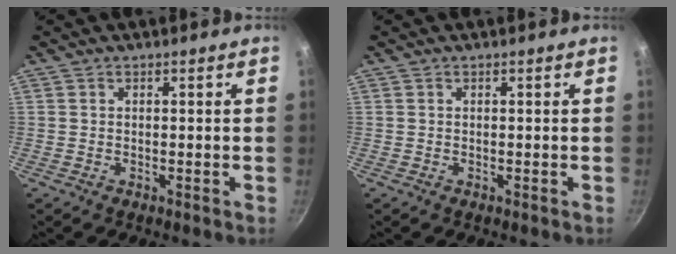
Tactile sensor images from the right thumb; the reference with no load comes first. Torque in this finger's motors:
{"motor_torque": [-0.01, 0.01, -0.05, 0.05, 0.00]}